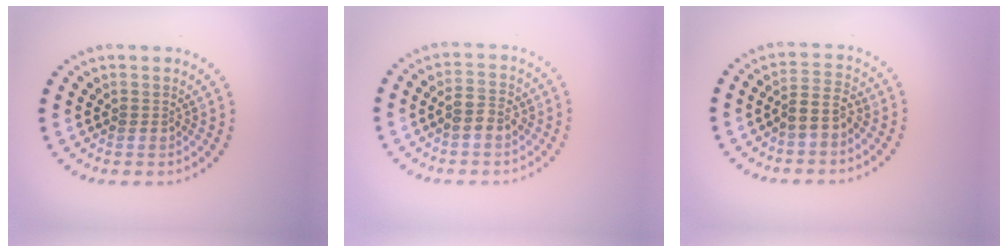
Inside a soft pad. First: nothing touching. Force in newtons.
{"total": 2.4, "press": 2.4, "slide": 0.3}
{"total": 2.5, "press": 2.2, "slide": 1.2}